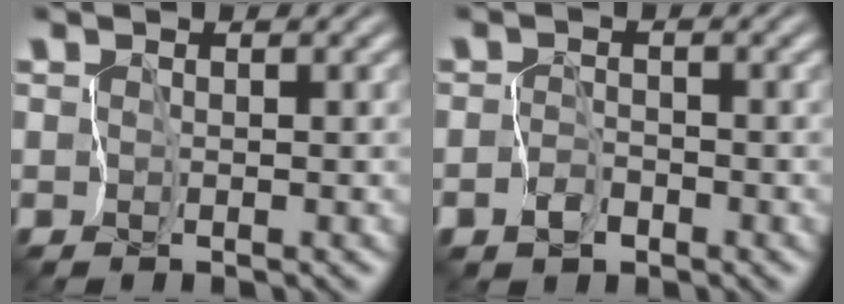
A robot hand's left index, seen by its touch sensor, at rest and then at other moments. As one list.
[{"total": 1.4, "force": [-0.7, 1.1, 0.5], "torque": [-0.011, 0.005, -0.016]}]